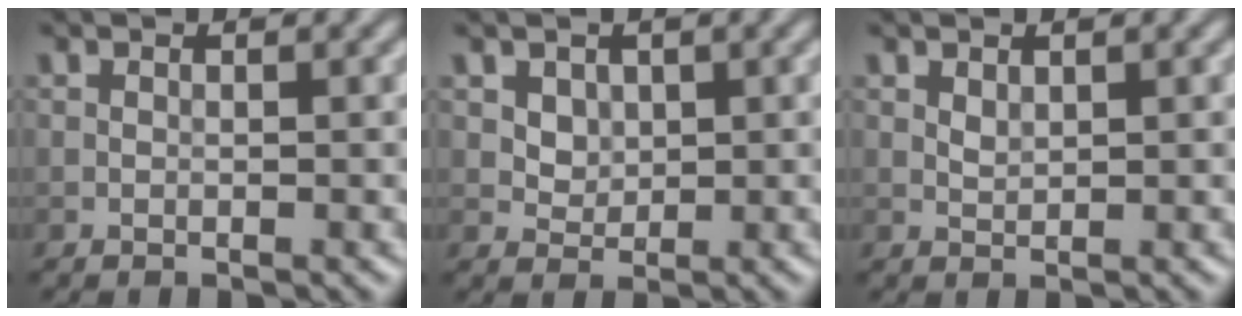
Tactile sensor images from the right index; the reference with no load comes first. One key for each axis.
{"total": 2.1, "fx": 1.0, "fy": 1.7, "fz": 0.9, "tx": -0.020, "ty": -0.006, "tz": 0.034}
{"total": 0.8, "fx": 0.5, "fy": 0.4, "fz": 0.5, "tx": -0.014, "ty": -0.001, "tz": 0.013}